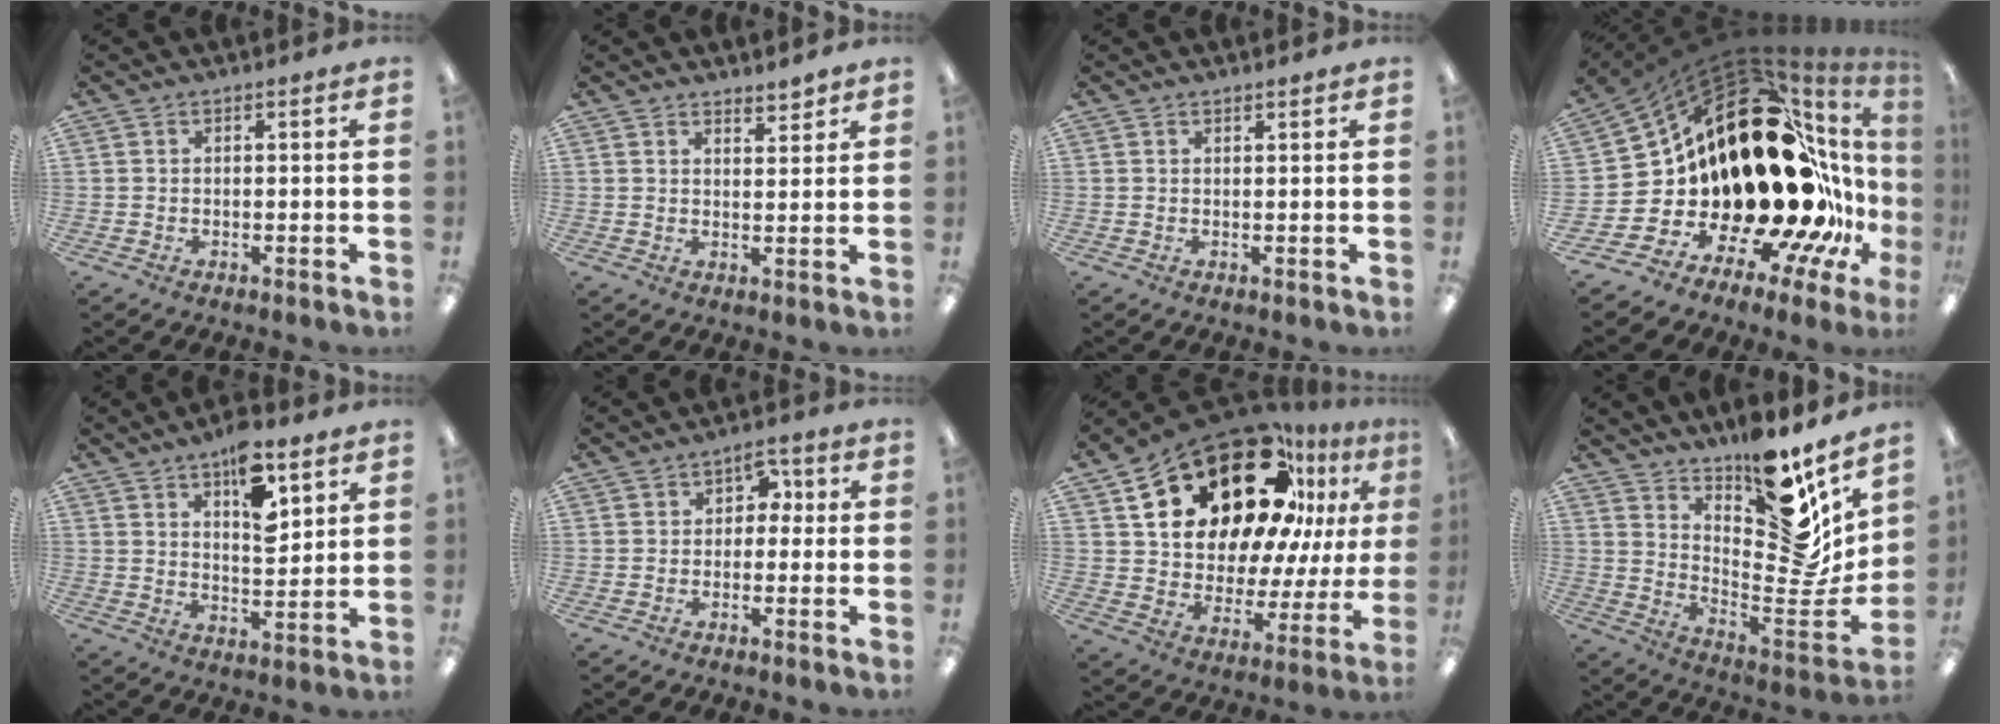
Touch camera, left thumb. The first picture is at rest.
{"total": 3.1, "force": [3.0, 0.6, 0.6], "torque": [0.001, -0.021, 0.052]}
{"total": 0.7, "force": [0.7, 0.0, 0.3], "torque": [-0.007, 0.000, 0.012]}
{"total": 34.6, "force": [1.7, 15.8, 30.7], "torque": [-0.478, -0.114, 0.082]}
{"total": 11.1, "force": [6.8, 4.6, 7.5], "torque": [-0.104, -0.032, 0.112]}
{"total": 4.1, "force": [0.8, 3.2, 2.3], "torque": [-0.026, 0.004, 0.007]}
{"total": 29.9, "force": [16.3, 16.0, 19.3], "torque": [-0.312, -0.091, 0.292]}
{"total": 16.7, "force": [11.4, 6.7, 10.1], "torque": [-0.108, -0.122, 0.190]}